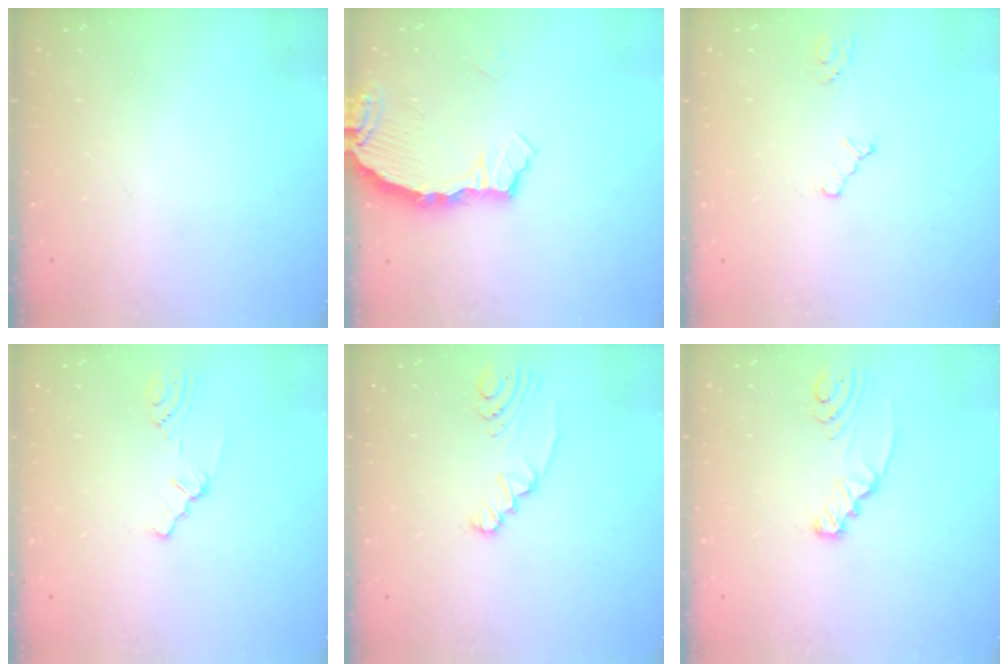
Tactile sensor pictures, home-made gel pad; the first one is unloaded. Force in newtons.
{"total": 3.4, "press": 3.4, "slide": 0.4}
{"total": 2.3, "press": 2.3, "slide": 0.3}
{"total": 0.8, "press": 0.8, "slide": 0.1}
{"total": 2.9, "press": 2.7, "slide": 1.2}
{"total": 2.7, "press": 2.6, "slide": 0.3}